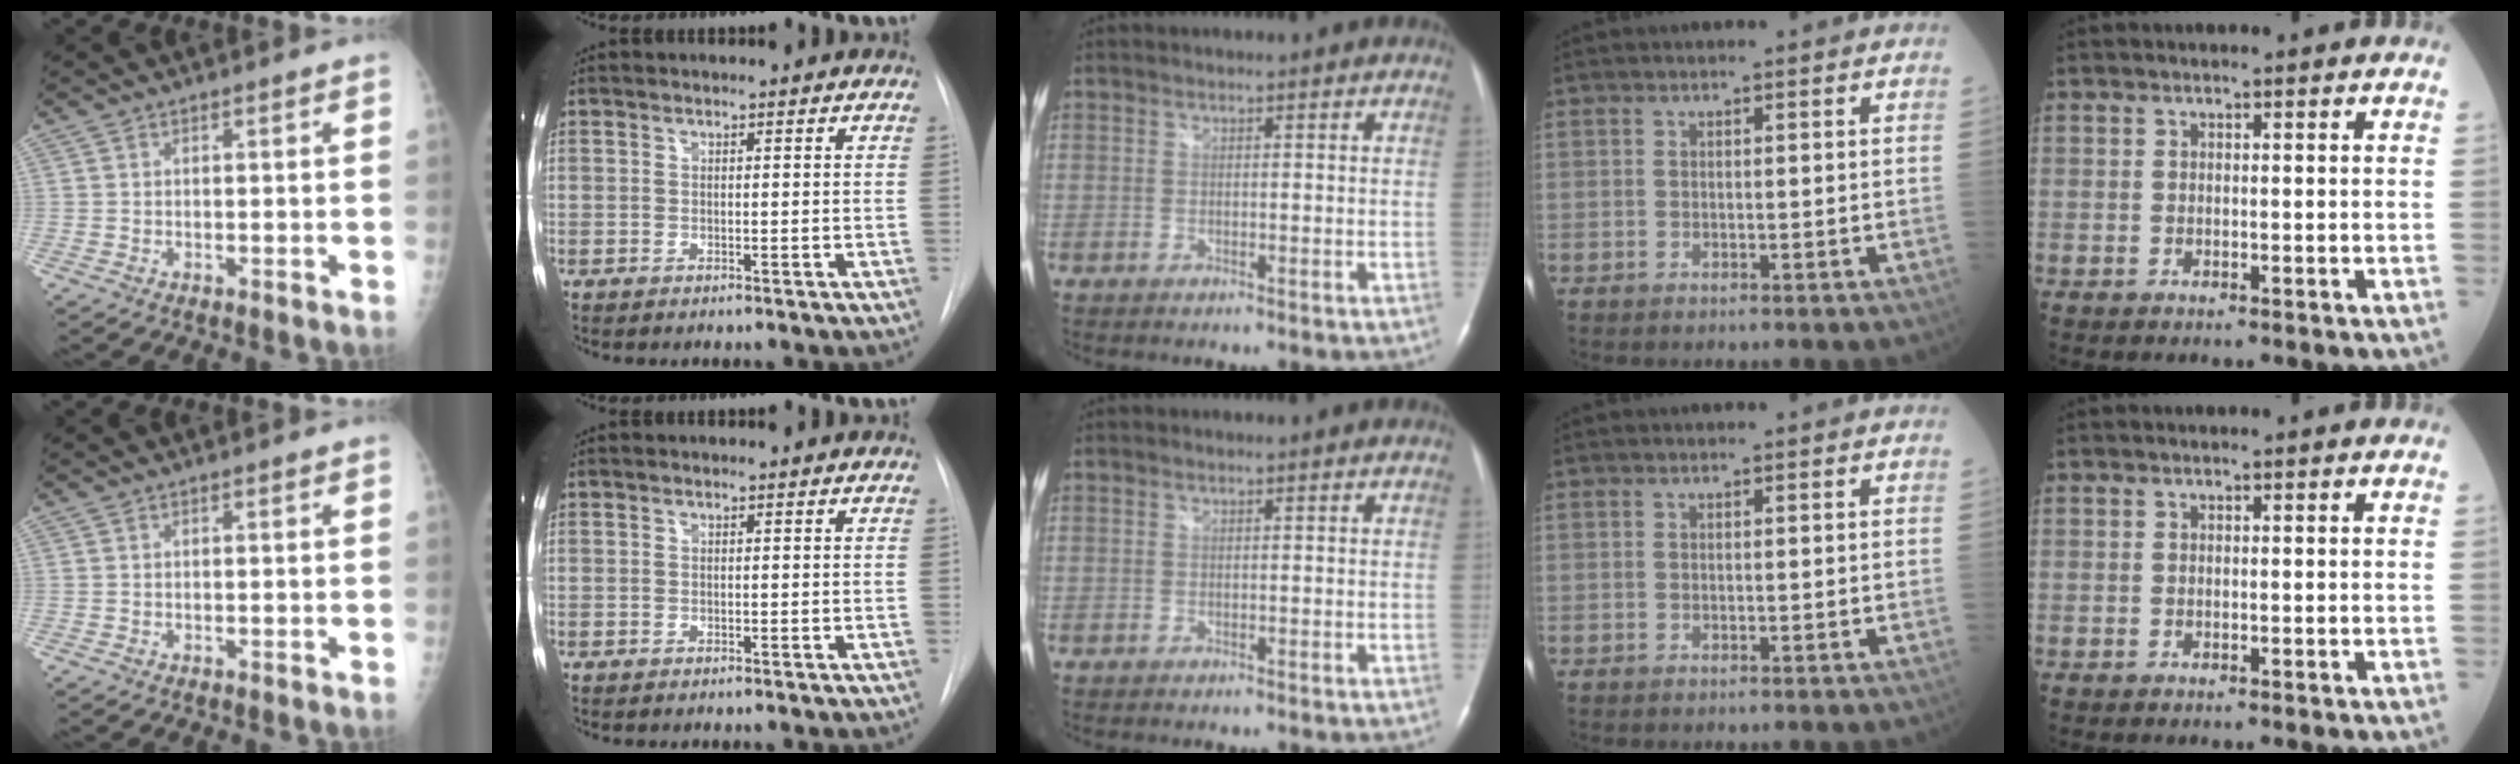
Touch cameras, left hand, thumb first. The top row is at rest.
{}